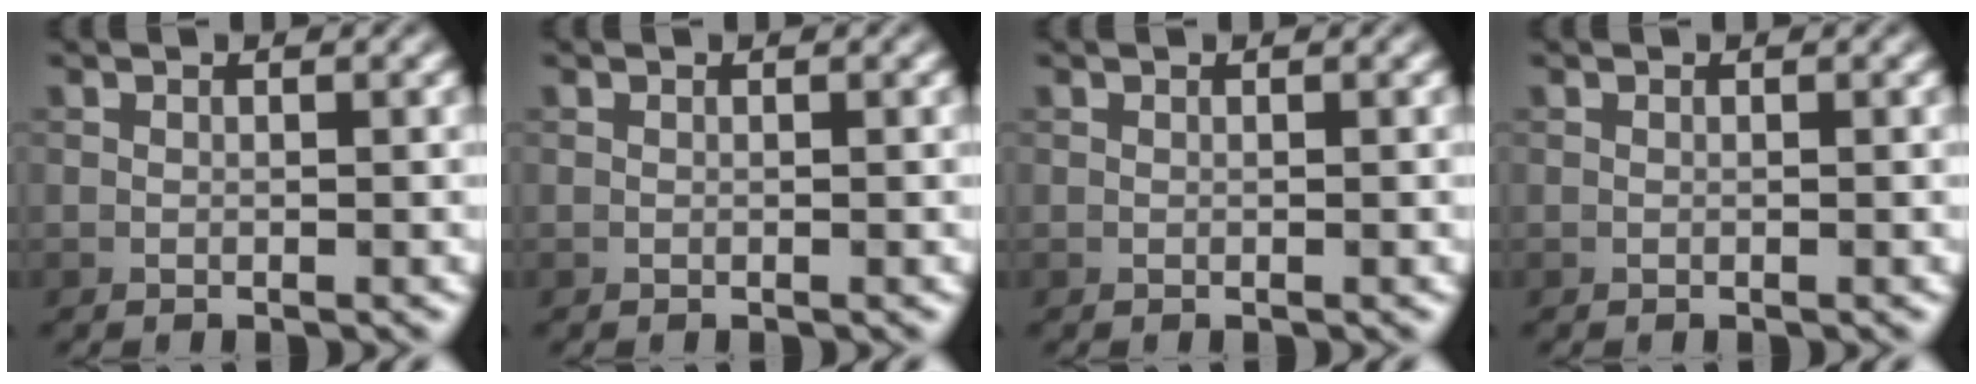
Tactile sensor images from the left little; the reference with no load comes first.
{"total": 0.0}
{"total": 0.0}
{"total": 0.0}